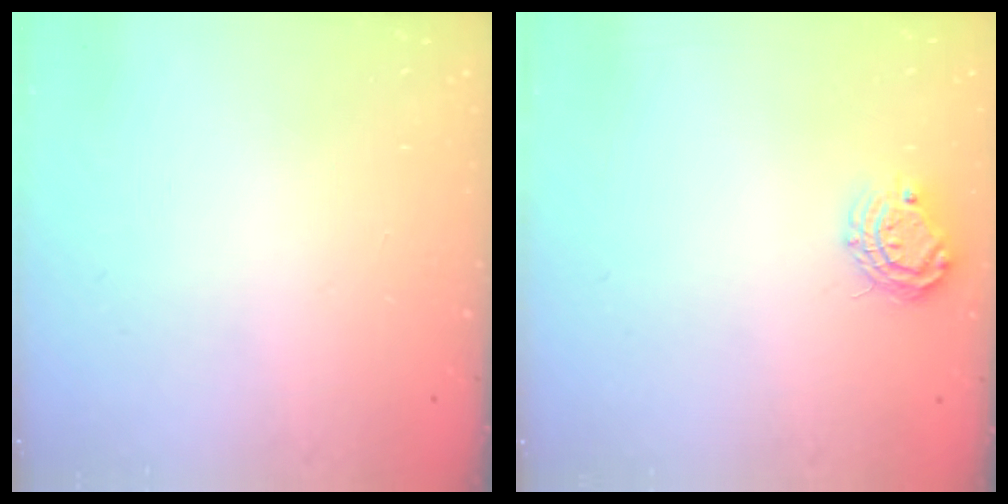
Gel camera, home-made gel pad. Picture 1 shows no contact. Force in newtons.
{"total": 7.7, "press": 7.7, "slide": 0.4}